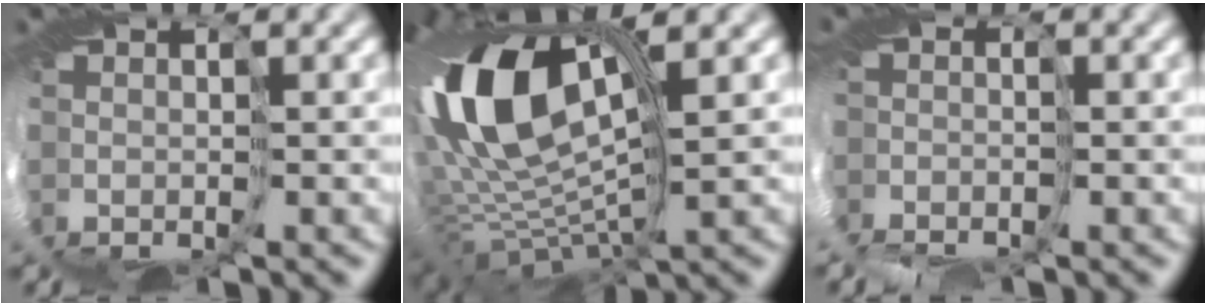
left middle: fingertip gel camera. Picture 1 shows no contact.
{"total": 13.8, "force": [3.5, 7.8, 10.8], "torque": [-0.253, 0.013, 0.067]}
{"total": 5.2, "force": [-3.7, 3.1, 2.0], "torque": [-0.053, -0.016, -0.046]}